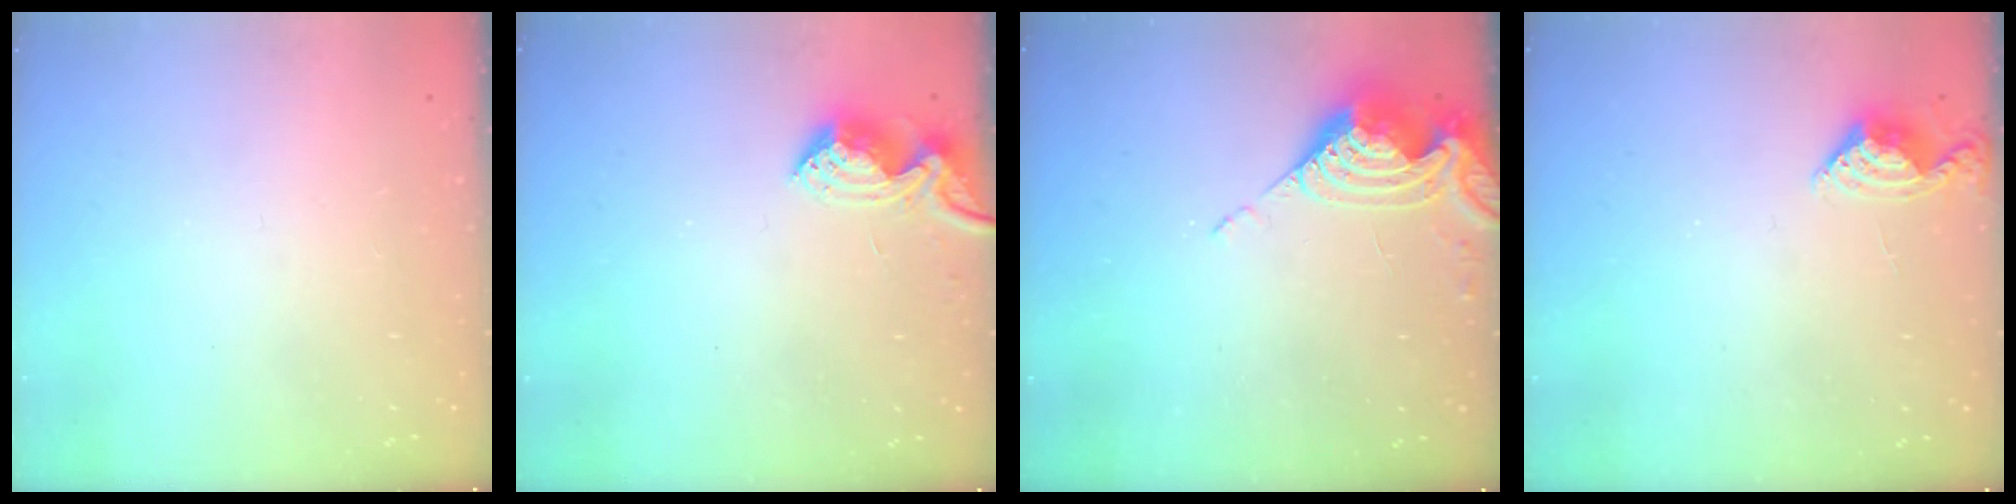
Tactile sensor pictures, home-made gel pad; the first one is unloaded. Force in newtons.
{"total": 8.9, "press": 8.9, "slide": 0.4}
{"total": 9.0, "press": 9.0, "slide": 0.5}
{"total": 5.6, "press": 5.6, "slide": 0.7}